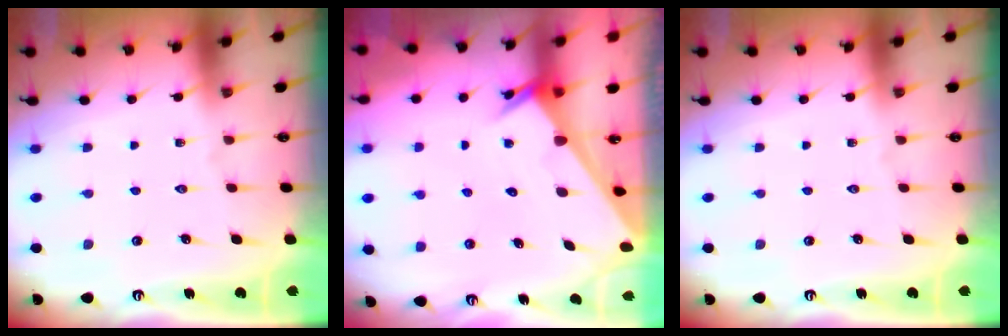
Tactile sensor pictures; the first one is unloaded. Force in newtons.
{"total": 2.0, "press": 2.0, "slide": 0.1}
{"total": 0.0}